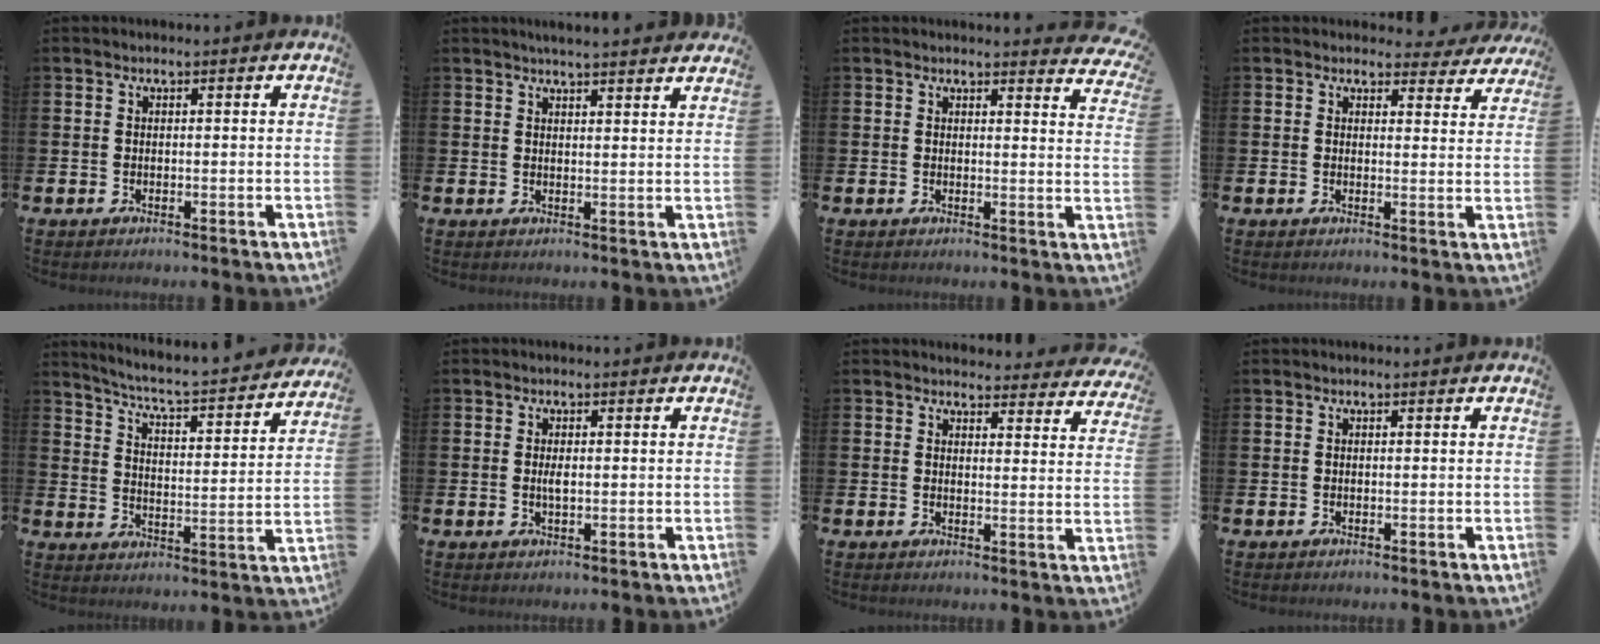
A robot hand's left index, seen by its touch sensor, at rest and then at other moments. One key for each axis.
{"total": 3.4, "fx": 3.3, "fy": -0.3, "fz": 0.4, "tx": -0.012, "ty": -0.014, "tz": 0.060}
{"total": 2.6, "fx": 2.6, "fy": 0.1, "fz": 0.1, "tx": 0.009, "ty": -0.022, "tz": 0.043}
{"total": 2.8, "fx": 2.5, "fy": 1.2, "fz": 0.2, "tx": 0.004, "ty": -0.015, "tz": 0.041}
{"total": 5.3, "fx": 5.0, "fy": 0.1, "fz": 1.9, "tx": -0.066, "ty": -0.046, "tz": 0.076}
{"total": 1.4, "fx": 0.2, "fy": 0.5, "fz": 1.4, "tx": -0.020, "ty": 0.000, "tz": -0.001}
{"total": 3.4, "fx": 3.3, "fy": 0.9, "fz": 0.0, "tx": 0.000, "ty": -0.022, "tz": 0.056}
{"total": 0.0}